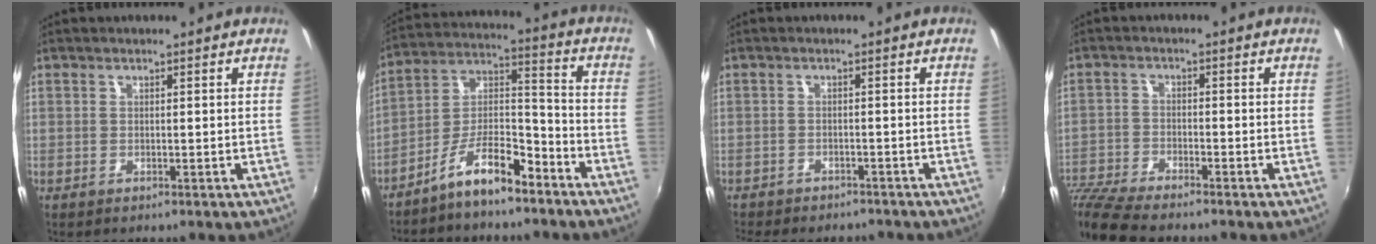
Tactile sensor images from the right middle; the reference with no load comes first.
{"total": 10.5, "force": [-7.6, 3.1, 6.5], "torque": [-0.127, 0.027, -0.134]}
{"total": 9.3, "force": [-8.2, 2.7, 3.3], "torque": [-0.083, -0.022, -0.121]}
{"total": 8.8, "force": [-8.1, 0.8, 3.3], "torque": [-0.090, -0.021, -0.159]}